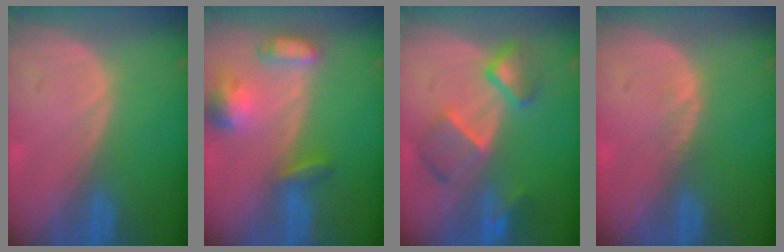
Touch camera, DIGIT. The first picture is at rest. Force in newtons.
{"total": 6.6, "press": 6.3, "slide": 2.2}
{"total": 7.1, "press": 6.9, "slide": 1.9}
{"total": 0.8, "press": 0.7, "slide": 0.5}